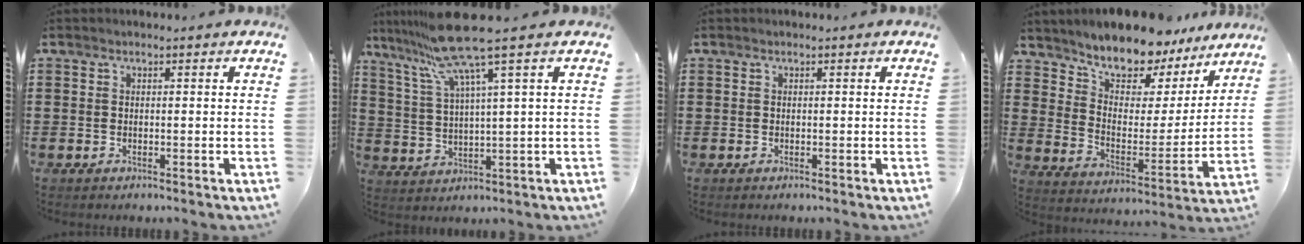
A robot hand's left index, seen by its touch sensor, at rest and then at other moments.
{"total": 10.6, "force": [7.0, -0.6, 8.0], "torque": [-0.192, -0.032, 0.114]}
{"total": 0.0}
{"total": 8.7, "force": [8.2, 2.6, 1.3], "torque": [-0.066, -0.064, 0.148]}